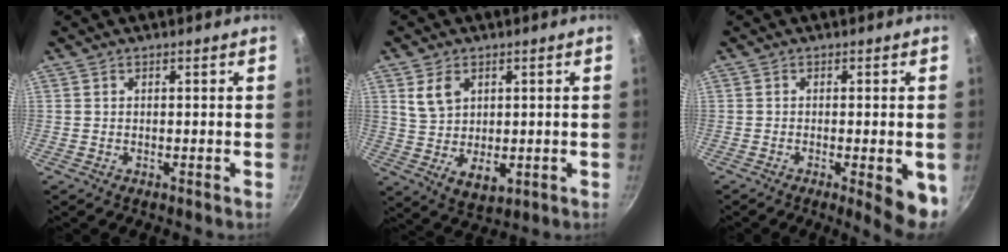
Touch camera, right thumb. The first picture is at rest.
{"total": 8.1, "force": [2.4, 5.6, 5.3], "torque": [-0.073, -0.019, 0.053]}
{"total": 7.5, "force": [-2.2, 1.8, 6.9], "torque": [-0.076, 0.001, -0.024]}